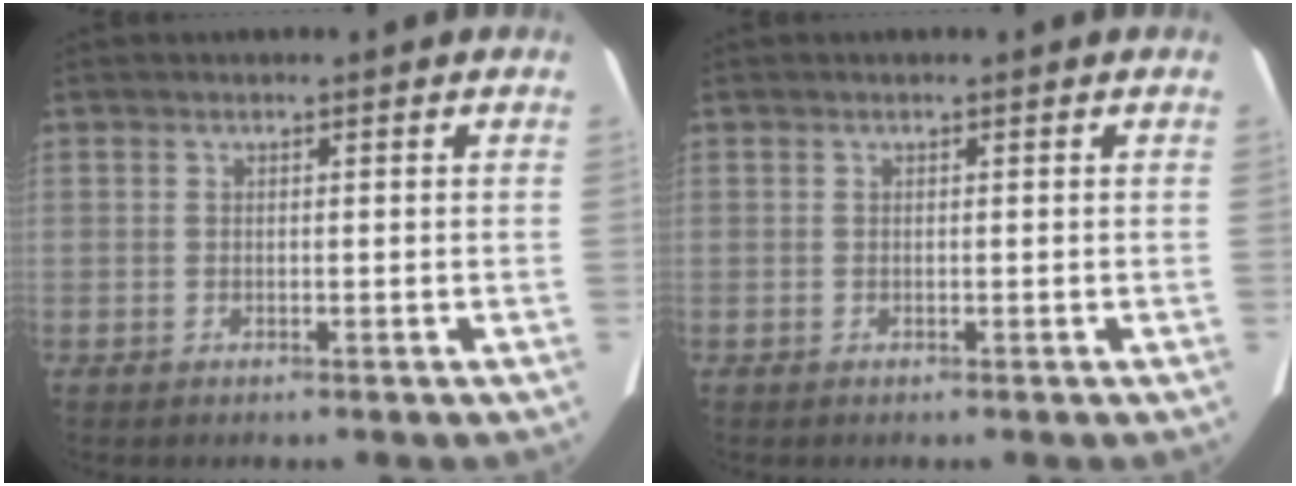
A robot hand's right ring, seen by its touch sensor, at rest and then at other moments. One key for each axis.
{"total": 0.0}